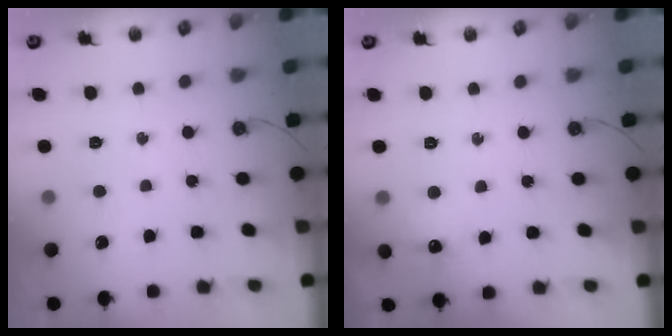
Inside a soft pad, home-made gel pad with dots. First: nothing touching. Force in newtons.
{"total": 7.8, "press": 7.7, "slide": 1.0}